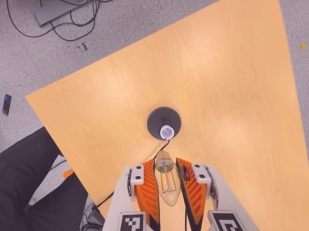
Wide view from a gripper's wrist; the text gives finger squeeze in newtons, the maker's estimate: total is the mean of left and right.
{"total": 23.2, "left": 24.8, "right": 21.6}